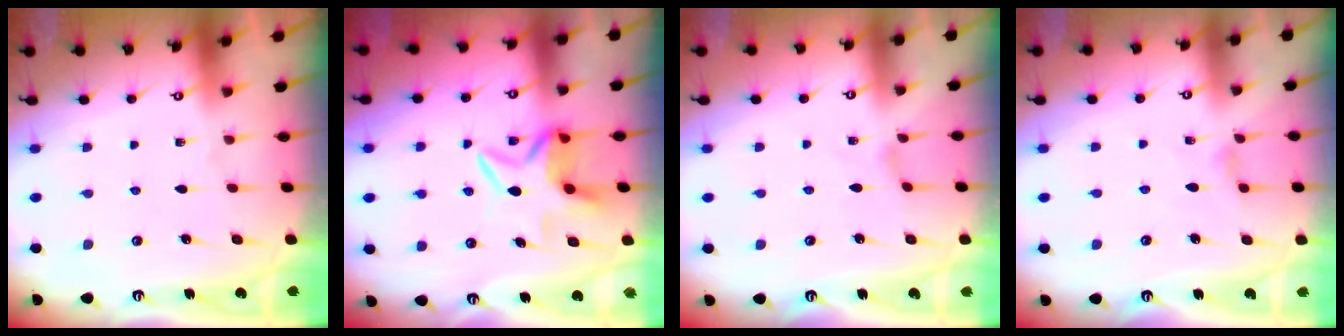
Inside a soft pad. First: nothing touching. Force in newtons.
{"total": 6.8, "press": 6.8, "slide": 1.1}
{"total": 0.0}
{"total": 2.8, "press": 2.8, "slide": 0.6}